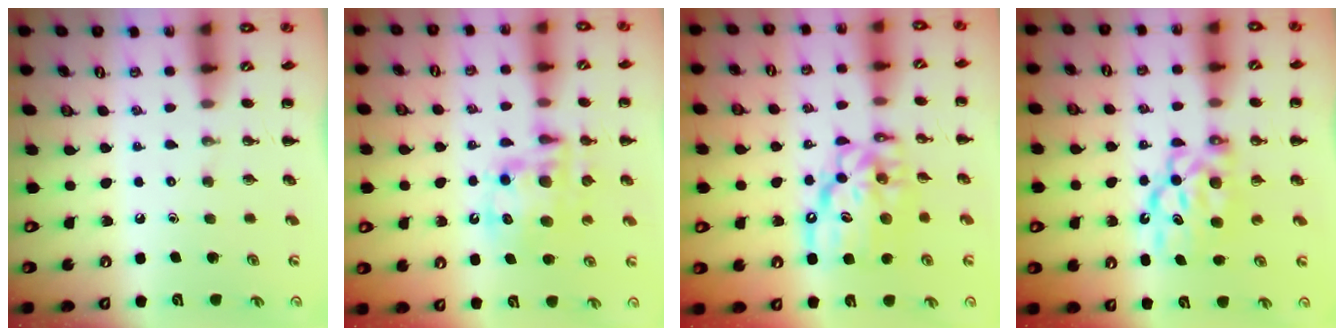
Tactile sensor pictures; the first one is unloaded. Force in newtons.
{"total": 13.5, "press": 13.1, "slide": 2.9}
{"total": 12.6, "press": 12.2, "slide": 3.4}
{"total": 8.0, "press": 7.9, "slide": 1.1}